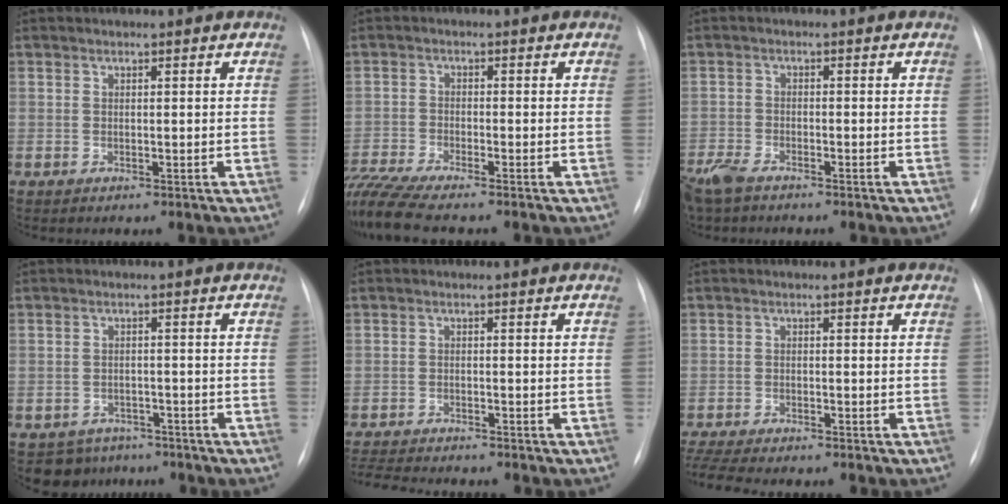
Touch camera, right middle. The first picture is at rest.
{"total": 8.2, "force": [-7.3, -0.6, 3.6], "torque": [-0.069, -0.019, -0.128]}
{"total": 5.8, "force": [-4.7, 1.8, 2.8], "torque": [-0.060, -0.013, -0.091]}
{"total": 5.3, "force": [-4.1, 3.4, -0.2], "torque": [0.011, 0.015, -0.056]}
{"total": 7.6, "force": [-7.1, 0.6, 2.7], "torque": [-0.044, -0.013, -0.112]}
{"total": 9.7, "force": [-8.4, 1.6, 4.5], "torque": [-0.076, -0.008, -0.128]}